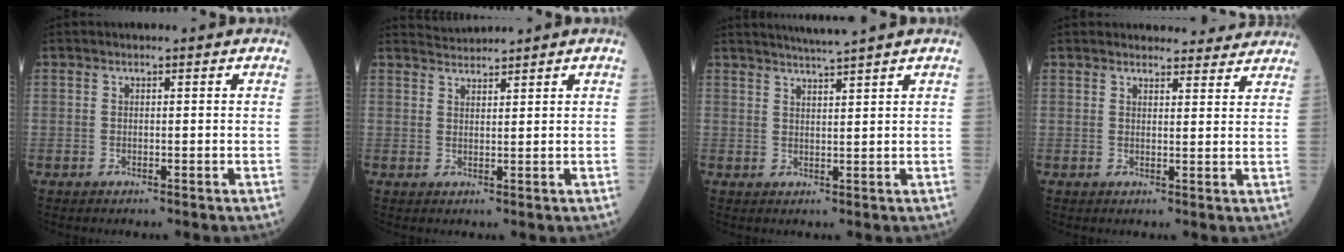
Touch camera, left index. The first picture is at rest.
{"total": 2.7, "force": [2.6, -0.6, -0.5], "torque": [0.000, 0.011, 0.056]}
{"total": 4.6, "force": [4.0, -1.5, 1.6], "torque": [-0.027, 0.001, 0.070]}
{"total": 10.0, "force": [9.5, 2.3, 2.1], "torque": [-0.006, 0.011, 0.101]}